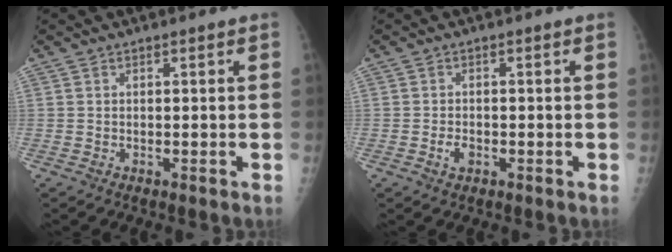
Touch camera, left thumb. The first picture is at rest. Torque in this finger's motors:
{"motor_torque": [-0.31, 0.26, 0.21, 0.11, 0.01]}